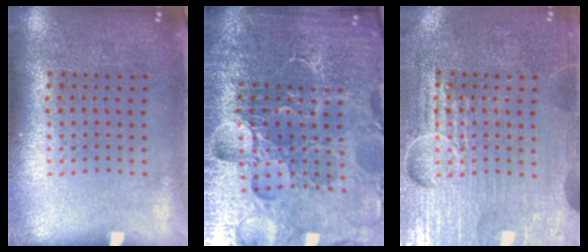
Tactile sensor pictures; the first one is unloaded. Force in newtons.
{"total": 6.3, "press": 5.8, "slide": 2.5}
{"total": 4.3, "press": 4.1, "slide": 1.4}